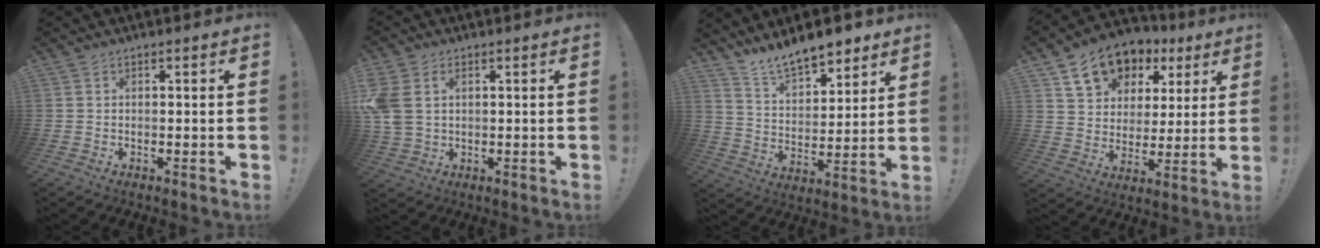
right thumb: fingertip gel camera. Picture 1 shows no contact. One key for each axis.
{"total": 6.5, "fx": 1.9, "fy": 4.7, "fz": 4.0, "tx": -0.084, "ty": -0.008, "tz": 0.039}
{"total": 12.0, "fx": 10.8, "fy": 3.9, "fz": 3.6, "tx": -0.074, "ty": -0.083, "tz": 0.199}
{"total": 14.8, "fx": 8.3, "fy": 10.4, "fz": 6.6, "tx": -0.106, "ty": -0.037, "tz": 0.160}